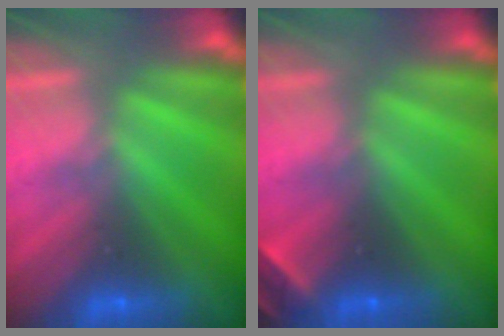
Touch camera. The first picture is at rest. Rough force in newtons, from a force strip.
{"total": 2.0}